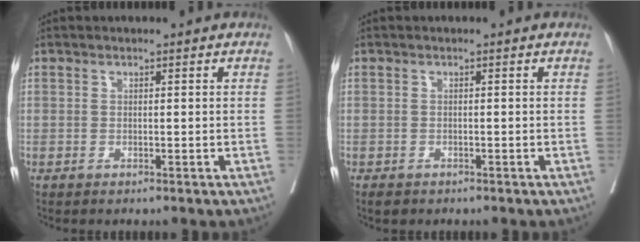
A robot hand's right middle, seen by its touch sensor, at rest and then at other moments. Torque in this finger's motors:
{"motor_torque": [0.60, -0.31, 0.02, 0.00]}